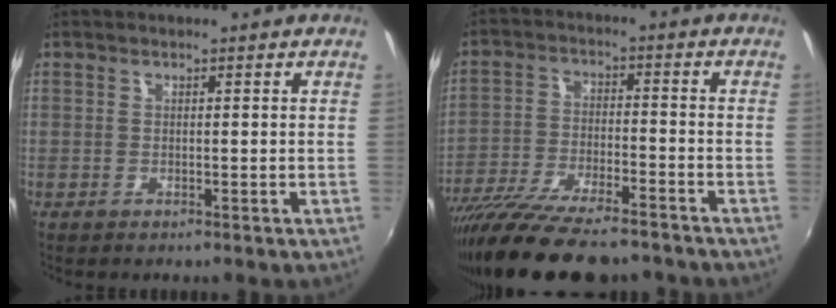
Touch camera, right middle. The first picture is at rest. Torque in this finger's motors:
{"motor_torque": [1.08, -1.07, 0.38, 0.21]}